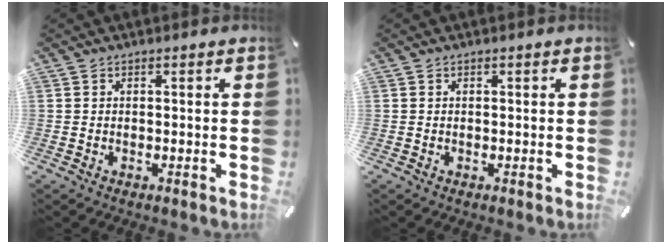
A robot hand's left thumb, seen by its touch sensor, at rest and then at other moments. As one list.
[{"total": 0.0}]